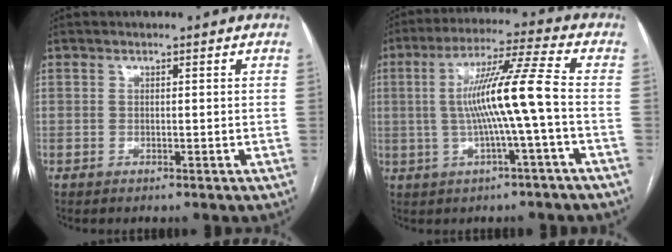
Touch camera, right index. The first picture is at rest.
{"total": 11.0, "force": [-0.9, -1.2, 10.9], "torque": [-0.199, 0.014, -0.014]}